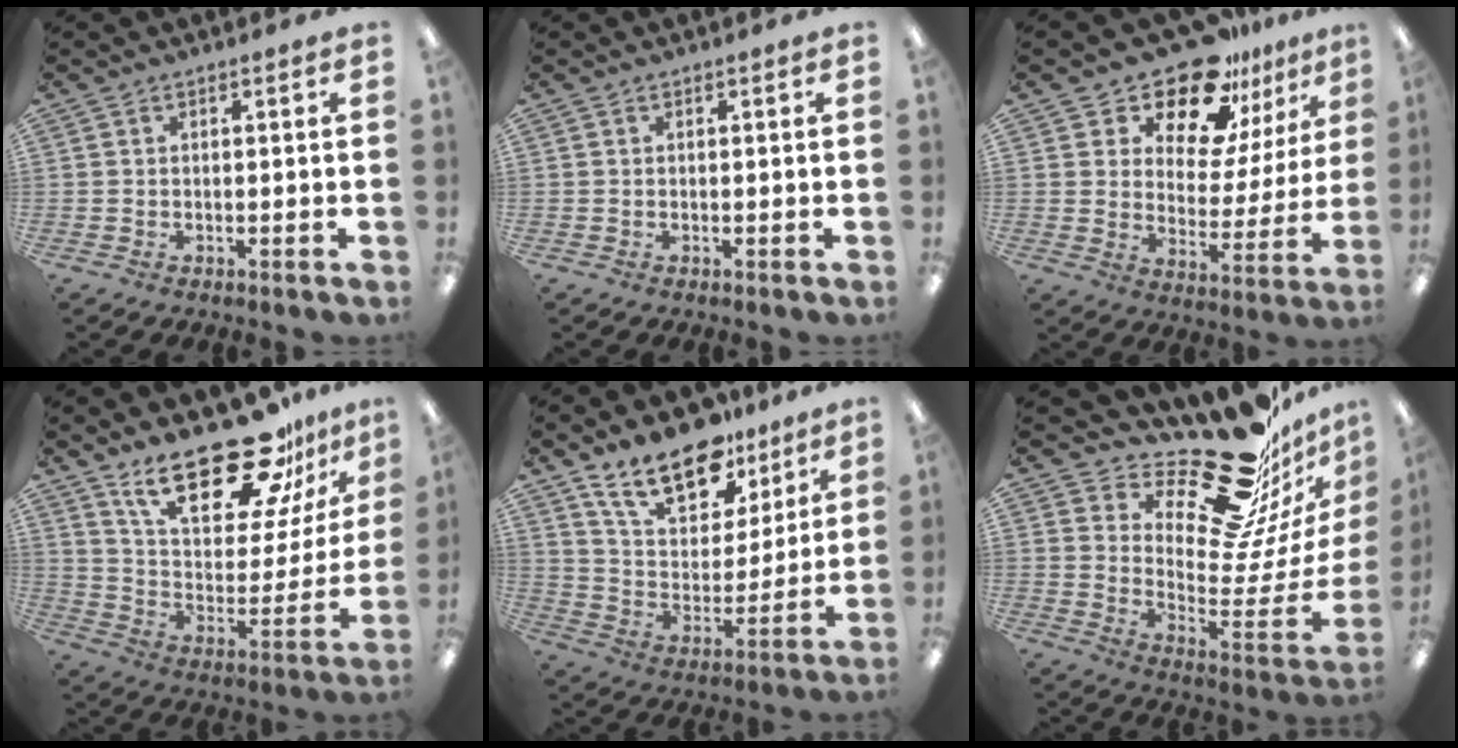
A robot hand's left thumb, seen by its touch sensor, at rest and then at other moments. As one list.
[{"total": 0.0}, {"total": 17.6, "force": [14.4, 7.1, 7.2], "torque": [-0.126, -0.108, 0.252]}, {"total": 24.7, "force": [17.7, 9.1, 14.6], "torque": [-0.232, -0.111, 0.303]}, {"total": 18.3, "force": [13.3, 8.9, 9.0], "torque": [-0.161, -0.071, 0.238]}, {"total": 24.9, "force": [19.4, 9.1, 12.7], "torque": [-0.160, -0.153, 0.329]}]